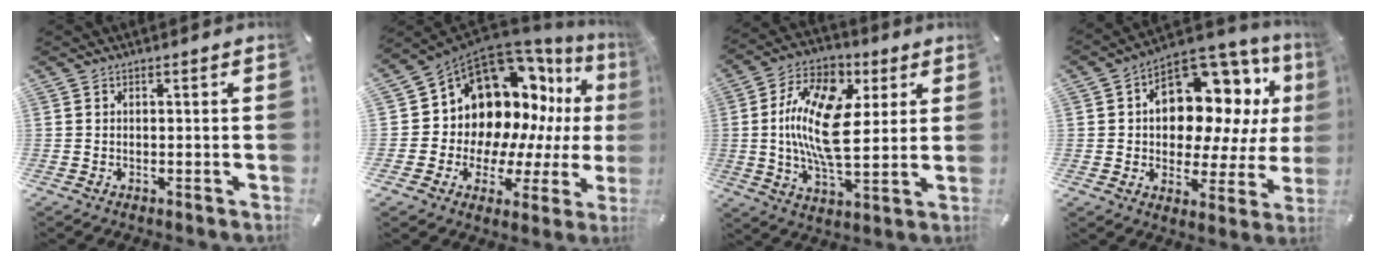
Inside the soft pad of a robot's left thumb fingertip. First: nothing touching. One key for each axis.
{"total": 15.8, "fx": 7.6, "fy": 12.5, "fz": 6.1, "tx": -0.078, "ty": -0.103, "tz": 0.159}
{"total": 18.2, "fx": 2.9, "fy": 9.8, "fz": 15.0, "tx": -0.315, "ty": 0.003, "tz": 0.045}
{"total": 15.6, "fx": 6.0, "fy": 10.4, "fz": 10.0, "tx": -0.151, "ty": -0.051, "tz": 0.105}